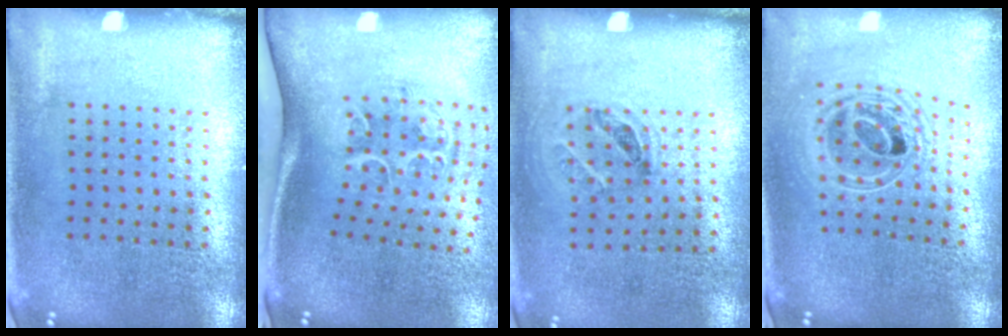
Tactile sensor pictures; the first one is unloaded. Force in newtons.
{"total": 2.0, "press": 1.4, "slide": 1.4}
{"total": 1.0, "press": 0.7, "slide": 0.7}
{"total": 2.1, "press": 1.6, "slide": 1.3}